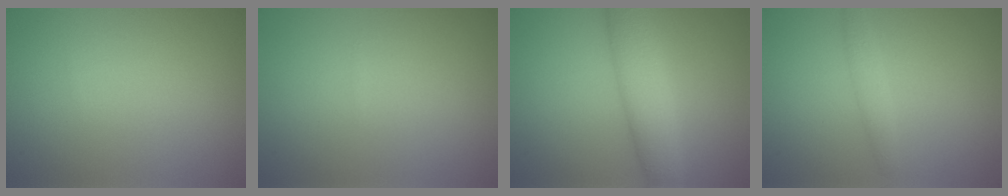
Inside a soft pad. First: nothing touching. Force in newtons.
{"total": 0.0}
{"total": 5.2, "press": 5.2, "slide": 0.2}
{"total": 1.5, "press": 1.5, "slide": 0.1}